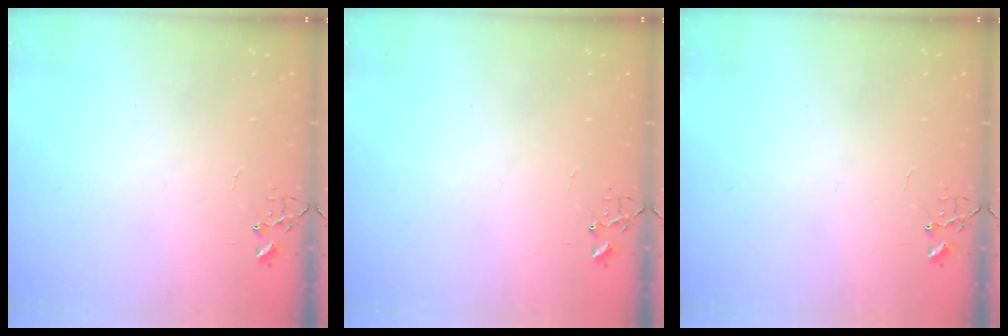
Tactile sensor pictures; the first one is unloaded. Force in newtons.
{"total": 0.0}
{"total": 0.0}